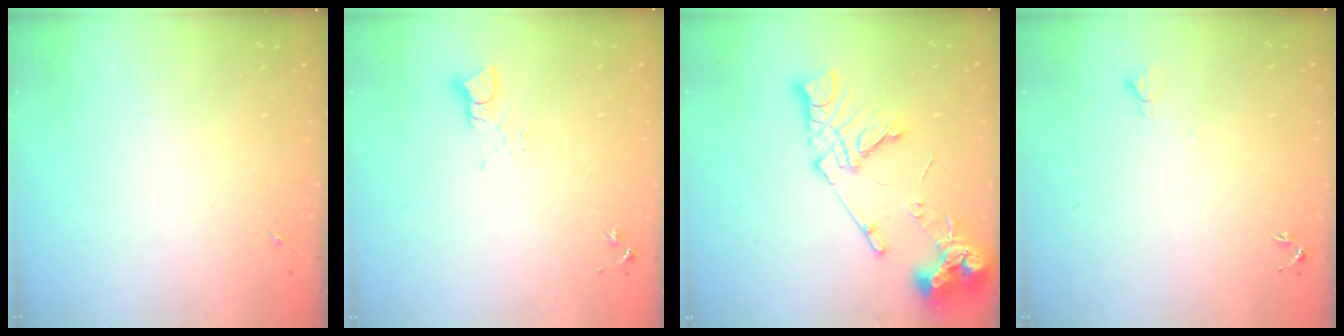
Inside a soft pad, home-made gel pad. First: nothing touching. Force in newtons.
{"total": 3.2, "press": 3.1, "slide": 0.4}
{"total": 16.4, "press": 16.3, "slide": 1.9}
{"total": 4.8, "press": 4.8, "slide": 0.6}